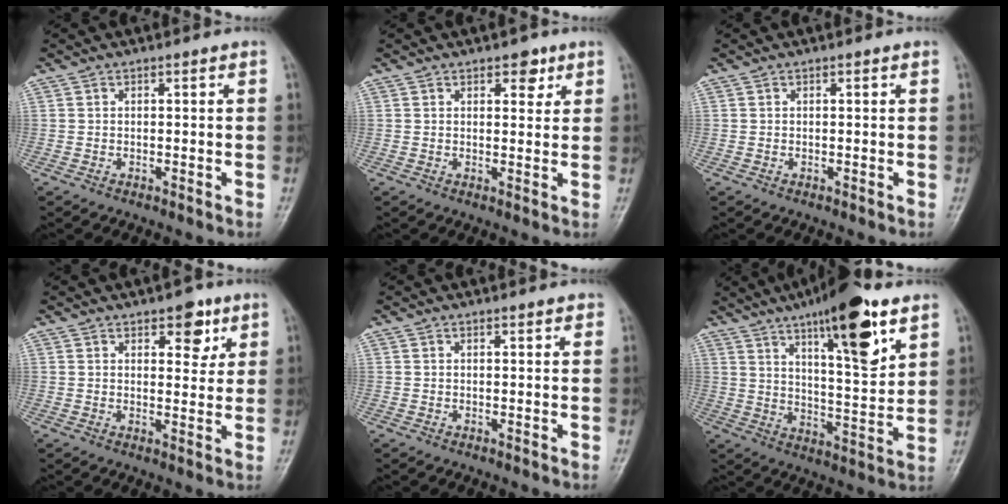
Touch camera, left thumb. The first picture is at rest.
{"total": 3.4, "force": [2.1, 1.9, 2.0], "torque": [-0.006, -0.009, 0.027]}
{"total": 0.0}
{"total": 5.8, "force": [3.3, 3.2, 3.7], "torque": [-0.019, -0.015, 0.041]}
{"total": 1.0, "force": [0.8, 0.4, 0.5], "torque": [-0.005, -0.002, 0.007]}
{"total": 18.1, "force": [10.2, 4.8, 14.1], "torque": [-0.195, -0.047, 0.164]}